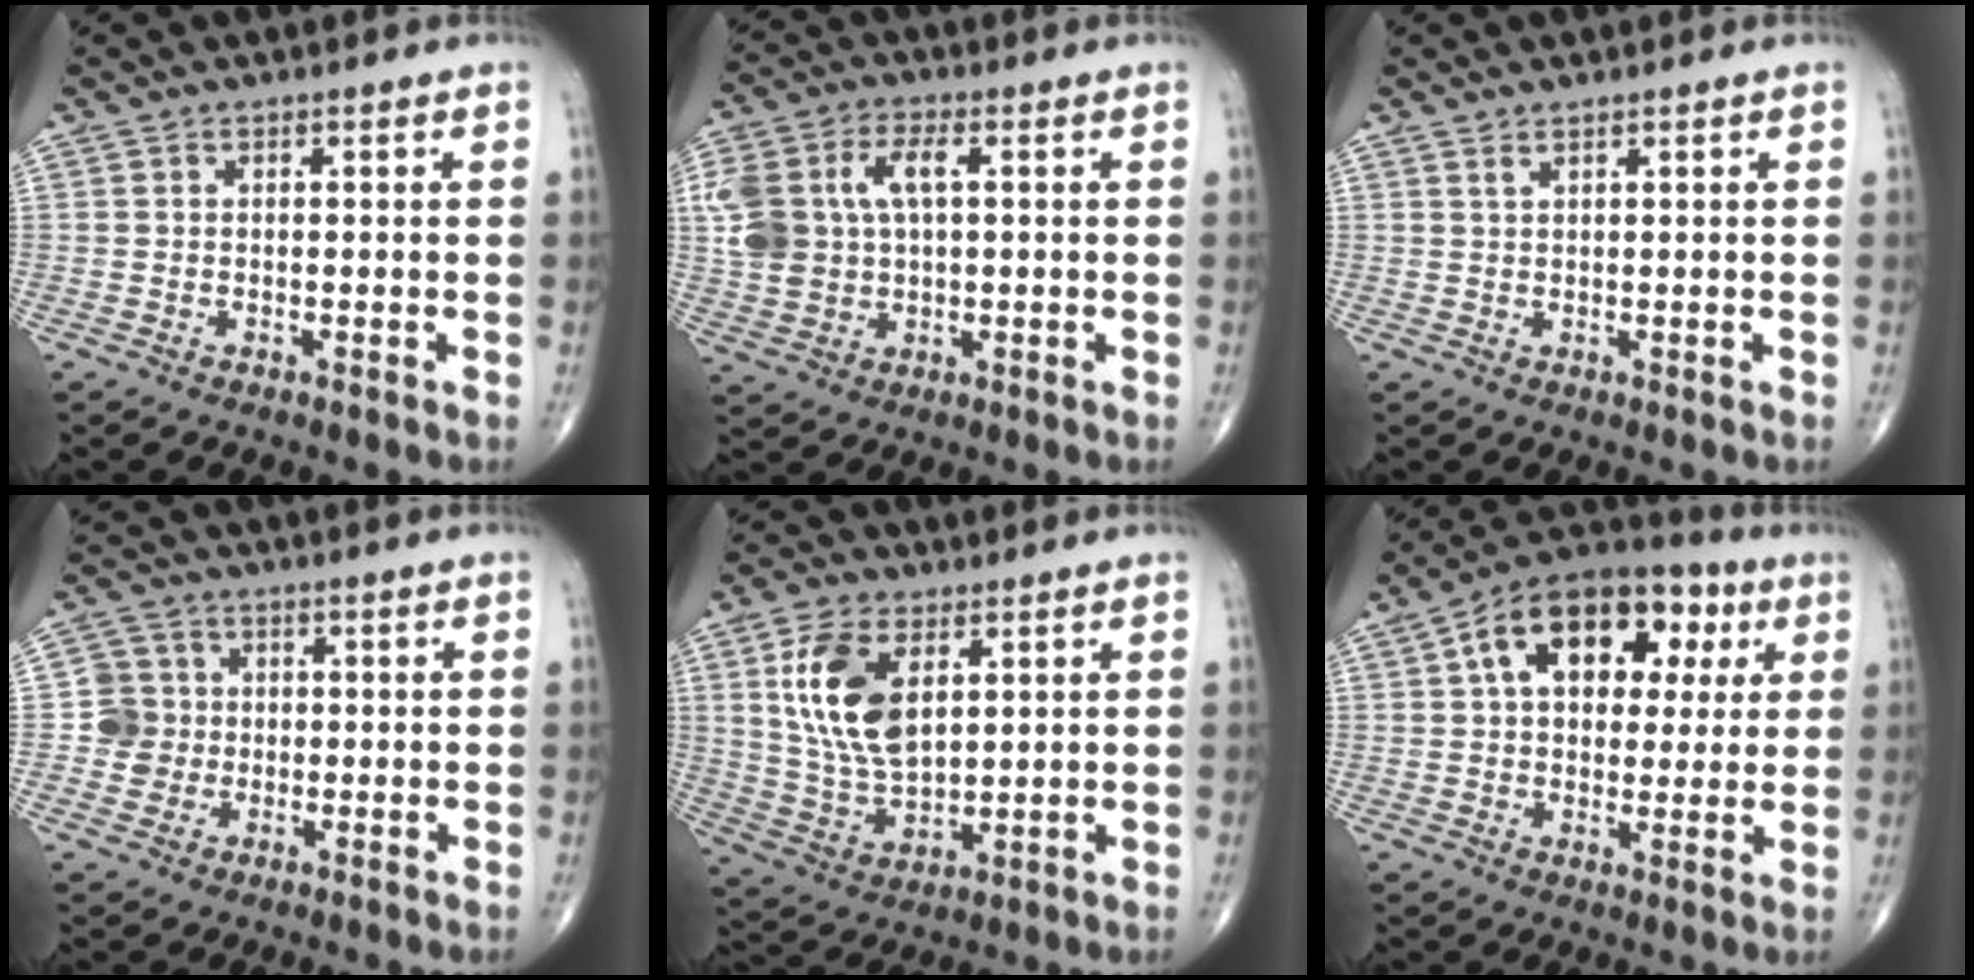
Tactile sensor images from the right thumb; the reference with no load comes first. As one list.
[{"total": 13.0, "force": [2.3, 7.9, 10.1], "torque": [-0.218, 0.016, 0.047]}, {"total": 1.0, "force": [0.8, 0.1, 0.6], "torque": [-0.012, -0.002, 0.019]}, {"total": 5.2, "force": [-0.3, 5.2, 0.5], "torque": [0.023, 0.011, -0.014]}, {"total": 14.0, "force": [4.6, 7.8, 10.6], "torque": [-0.197, -0.020, 0.098]}, {"total": 18.6, "force": [5.5, 11.6, 13.4], "torque": [-0.166, 0.016, 0.075]}]